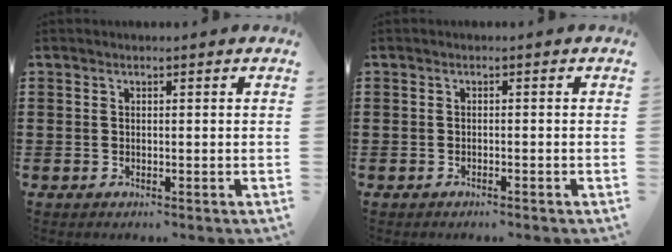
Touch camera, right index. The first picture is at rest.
{"total": 0.6, "force": [-0.5, 0.0, 0.2], "torque": [-0.006, -0.002, -0.010]}